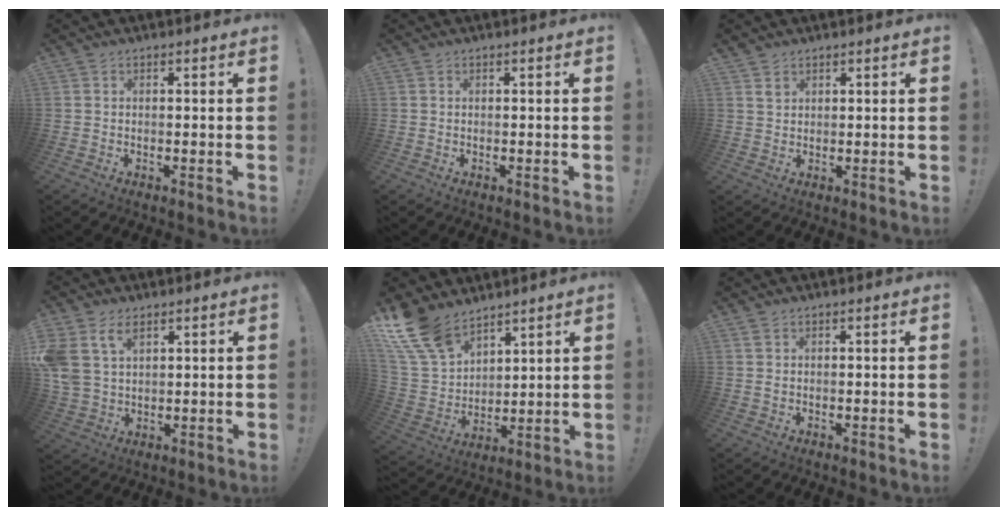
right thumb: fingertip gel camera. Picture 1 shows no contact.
{"total": 0.0}
{"total": 2.5, "force": [1.7, 1.7, 0.5], "torque": [-0.002, -0.009, 0.031]}
{"total": 8.8, "force": [4.7, 5.6, 4.8], "torque": [-0.107, -0.012, 0.094]}
{"total": 15.1, "force": [11.4, 7.6, 6.4], "torque": [-0.145, -0.079, 0.218]}
{"total": 0.9, "force": [0.5, 0.3, 0.7], "torque": [-0.010, -0.001, 0.007]}